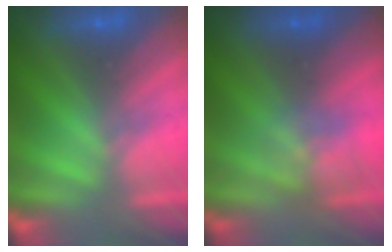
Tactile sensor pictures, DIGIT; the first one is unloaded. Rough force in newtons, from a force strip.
{"total": 2.8}